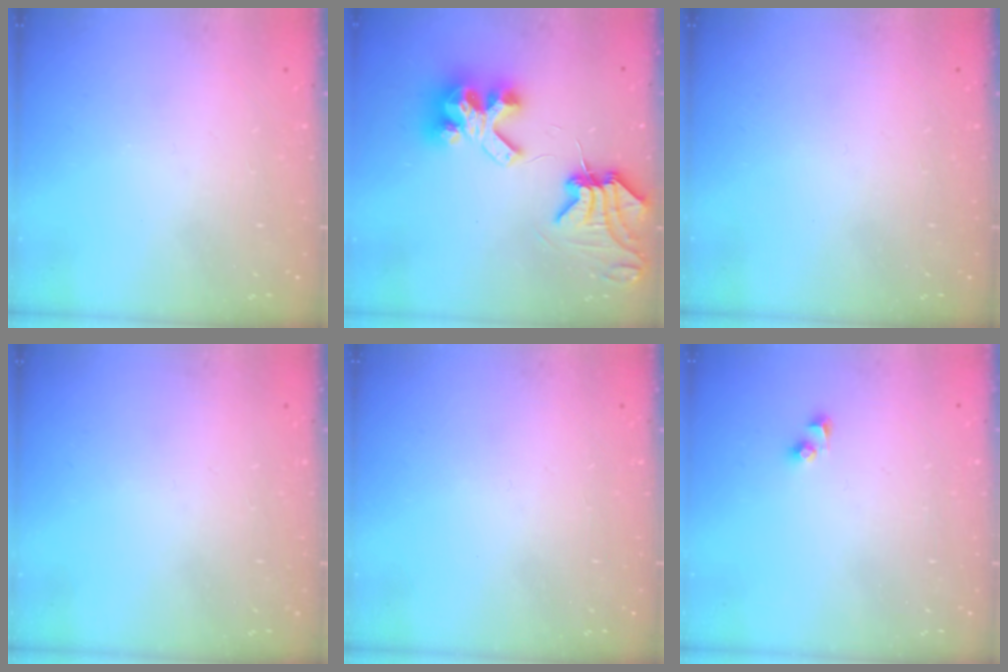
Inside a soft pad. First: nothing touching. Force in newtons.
{"total": 9.8, "press": 9.7, "slide": 1.2}
{"total": 0.0}
{"total": 0.0}
{"total": 0.0}
{"total": 2.3, "press": 2.3, "slide": 0.2}